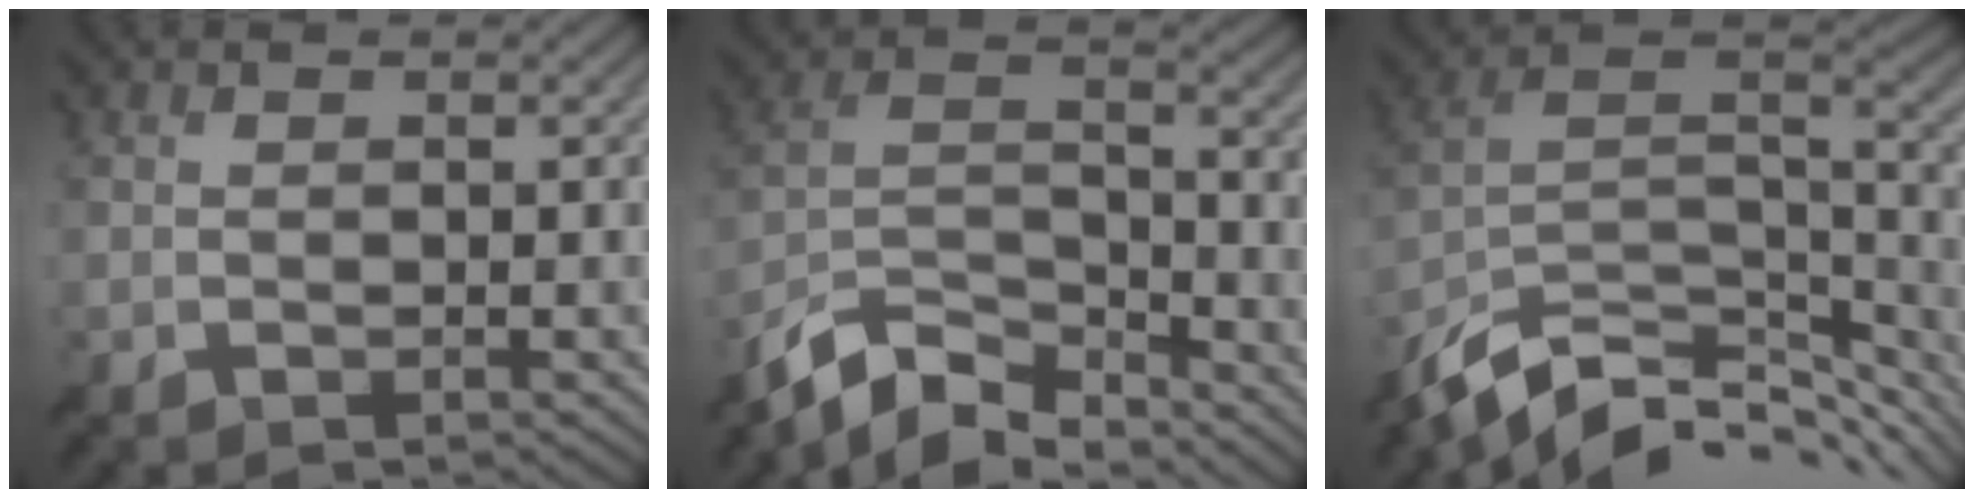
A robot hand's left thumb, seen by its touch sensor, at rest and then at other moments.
{"total": 10.3, "force": [-8.8, 3.0, 4.5], "torque": [-0.095, 0.001, -0.179]}
{"total": 13.7, "force": [-9.2, 6.0, 8.2], "torque": [-0.204, -0.009, -0.152]}